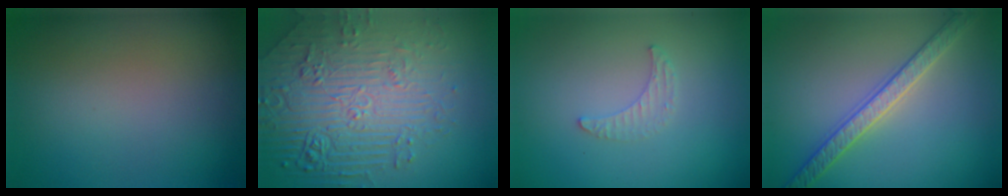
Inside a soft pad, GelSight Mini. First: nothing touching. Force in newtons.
{"total": 8.8, "press": 6.1, "slide": 6.4}
{"total": 1.3, "press": 1.3, "slide": 0.4}
{"total": 3.4, "press": 3.4, "slide": 0.6}